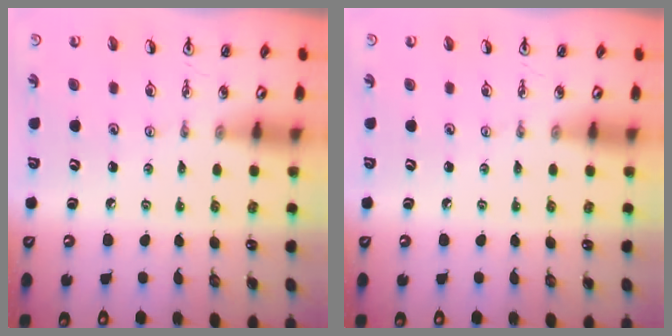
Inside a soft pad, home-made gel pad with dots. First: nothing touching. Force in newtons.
{"total": 0.0}